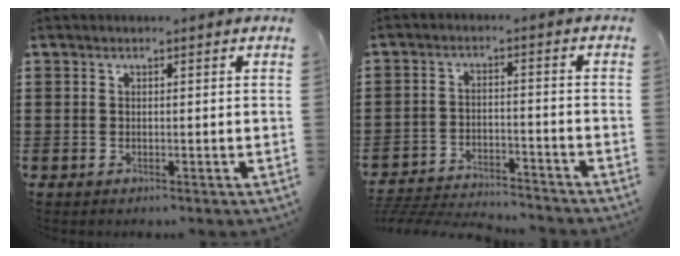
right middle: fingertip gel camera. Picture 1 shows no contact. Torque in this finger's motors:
{"motor_torque": [2.14, 0.00, 0.17, 0.09]}